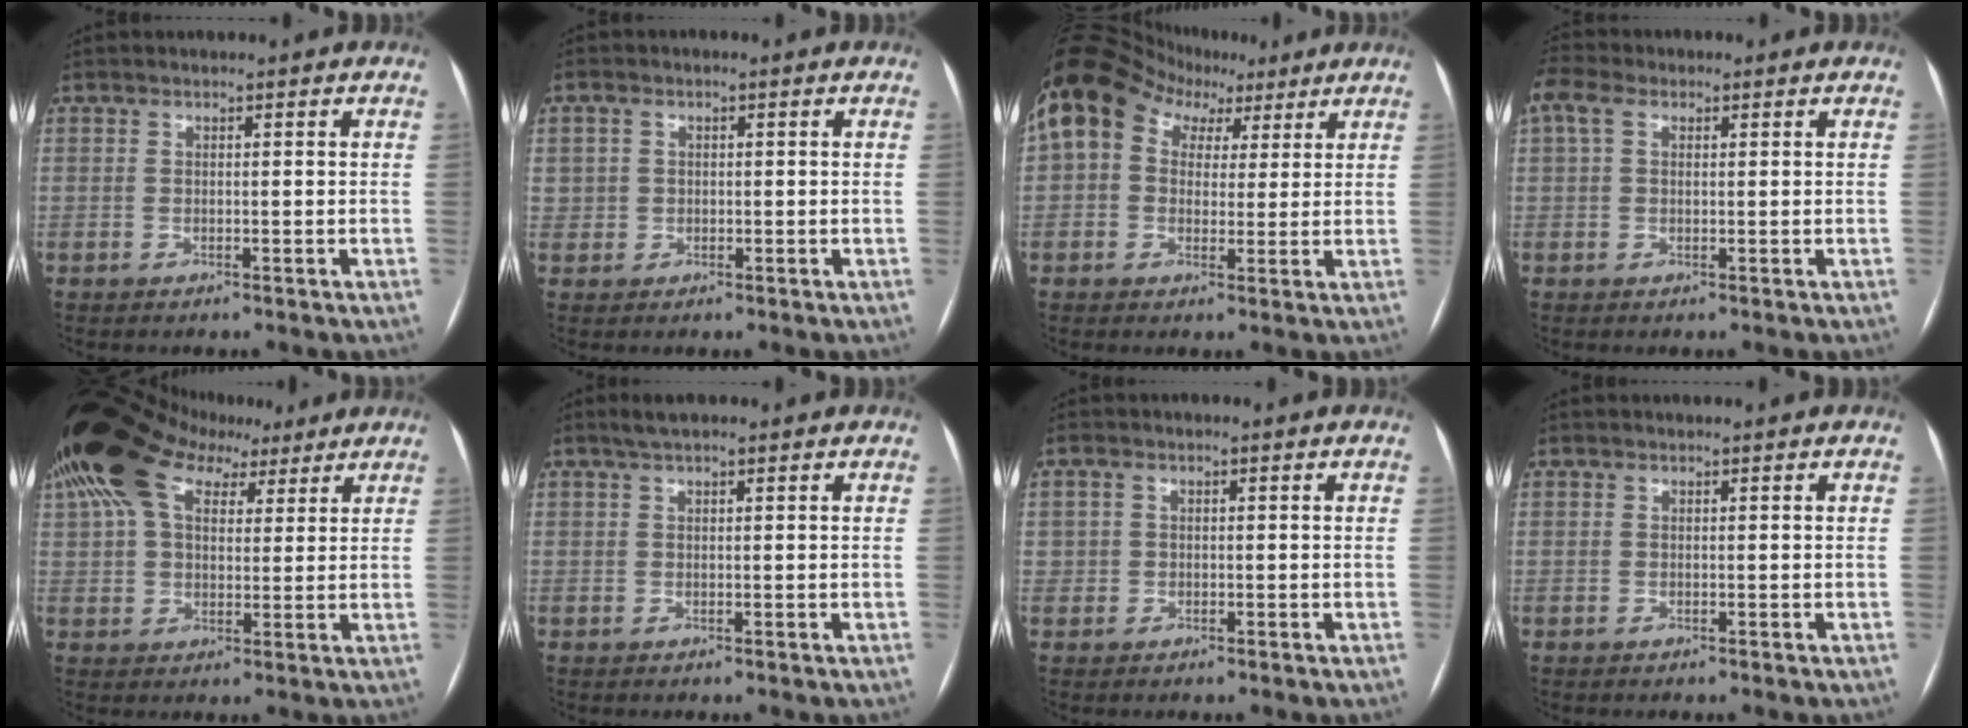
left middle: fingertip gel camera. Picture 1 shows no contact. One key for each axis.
{"total": 2.0, "fx": 0.0, "fy": 2.0, "fz": 0.3, "tx": -0.004, "ty": 0.007, "tz": 0.005}
{"total": 13.4, "fx": 5.9, "fy": 9.9, "fz": 6.9, "tx": -0.134, "ty": 0.073, "tz": 0.096}
{"total": 5.0, "fx": 2.1, "fy": 2.8, "fz": 3.6, "tx": -0.093, "ty": 0.034, "tz": 0.042}
{"total": 15.3, "fx": 8.8, "fy": 8.9, "fz": 8.9, "tx": -0.189, "ty": 0.074, "tz": 0.153}
{"total": 3.0, "fx": 2.0, "fy": 0.7, "fz": 2.1, "tx": -0.046, "ty": 0.021, "tz": 0.036}
{"total": 1.6, "fx": -0.1, "fy": 1.6, "fz": 0.2, "tx": 0.001, "ty": 0.005, "tz": -0.002}
{"total": 0.0}